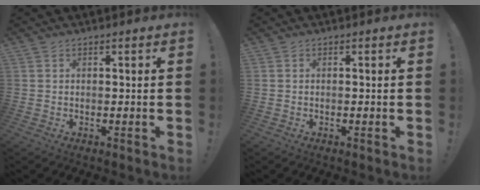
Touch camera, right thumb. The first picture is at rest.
{"total": 0.0}